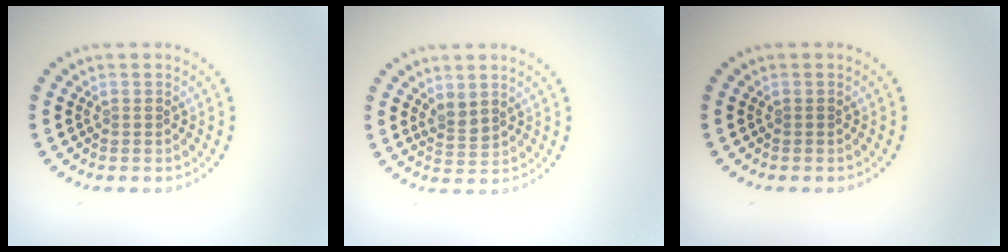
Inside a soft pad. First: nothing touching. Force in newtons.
{"total": 1.6, "press": 1.4, "slide": 0.9}
{"total": 0.0}